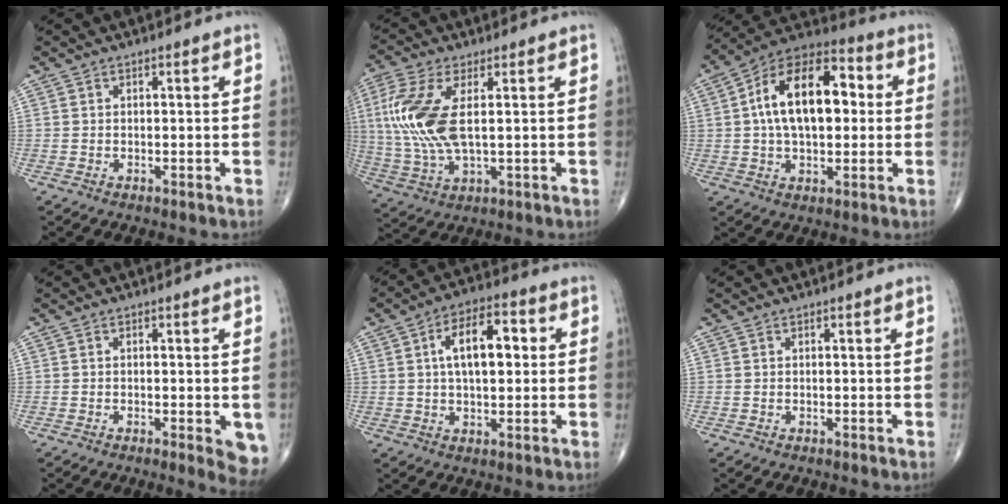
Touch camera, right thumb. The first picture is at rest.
{"total": 13.8, "force": [2.1, 5.9, 12.3], "torque": [-0.294, -0.003, 0.047]}
{"total": 18.4, "force": [2.3, 10.2, 15.1], "torque": [-0.232, 0.032, 0.030]}
{"total": 5.4, "force": [-1.7, 1.5, 4.9], "torque": [-0.048, -0.010, -0.023]}
{"total": 11.4, "force": [2.0, 5.7, 9.6], "torque": [-0.140, 0.017, 0.029]}
{"total": 0.0}